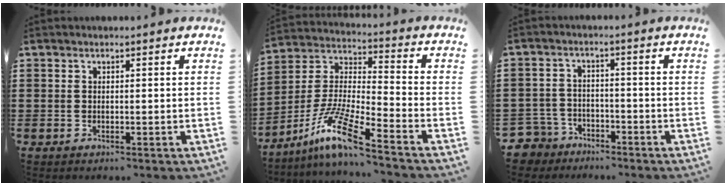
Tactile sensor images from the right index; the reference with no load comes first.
{"total": 11.2, "force": [-8.2, 0.8, 7.5], "torque": [-0.177, -0.011, -0.171]}
{"total": 4.1, "force": [-3.7, 1.8, 0.1], "torque": [-0.035, -0.005, -0.085]}